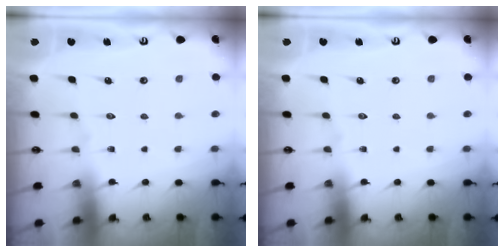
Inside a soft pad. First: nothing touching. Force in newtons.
{"total": 0.0}